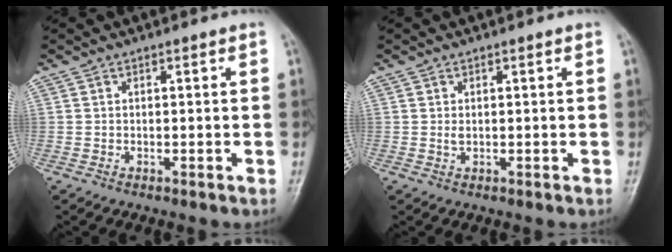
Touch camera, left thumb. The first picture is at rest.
{"total": 1.2, "force": [0.4, 0.6, 1.0], "torque": [-0.017, -0.001, 0.011]}